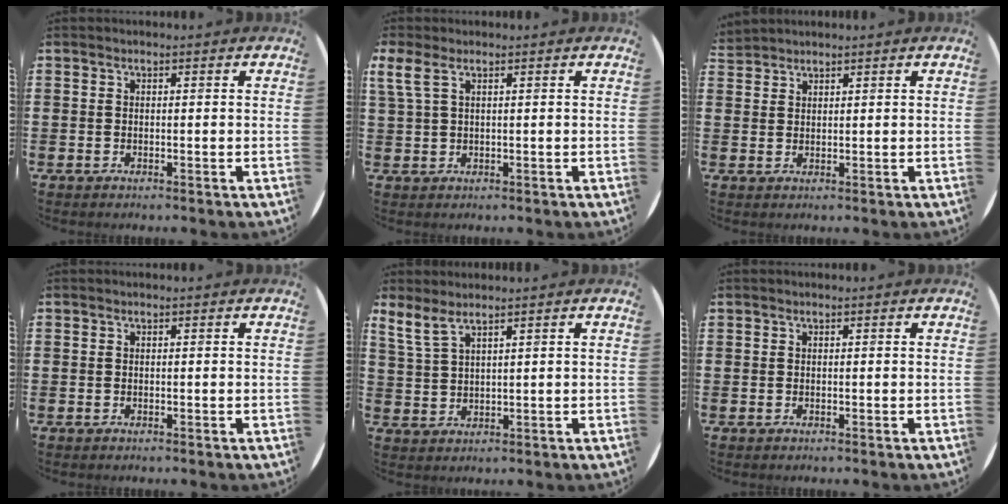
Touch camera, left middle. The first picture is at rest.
{"total": 2.2, "force": [1.3, 0.5, 1.7], "torque": [-0.039, 0.002, 0.023]}
{"total": 1.7, "force": [1.7, 0.2, -0.3], "torque": [0.001, 0.001, 0.034]}
{"total": 0.0}
{"total": 3.1, "force": [2.7, 0.5, 1.6], "torque": [-0.036, -0.002, 0.049]}
{"total": 0.0}